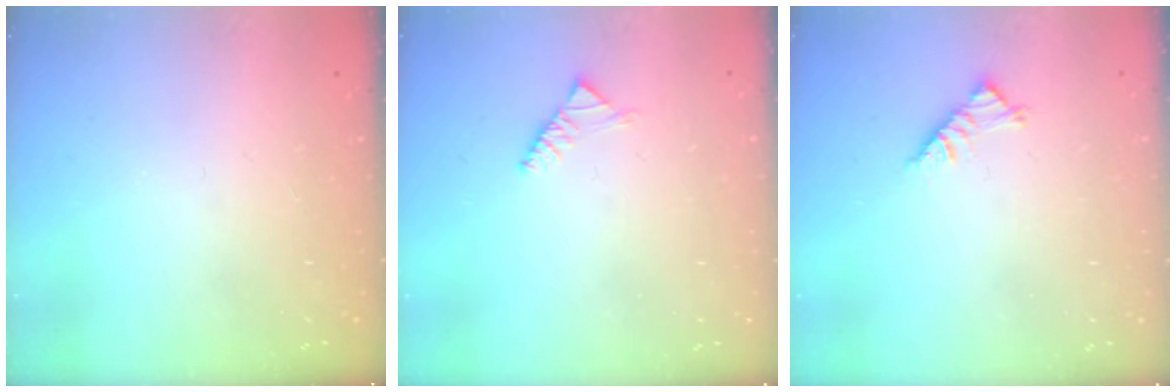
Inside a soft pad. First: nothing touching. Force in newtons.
{"total": 2.6, "press": 2.5, "slide": 0.8}
{"total": 4.7, "press": 4.7, "slide": 0.9}